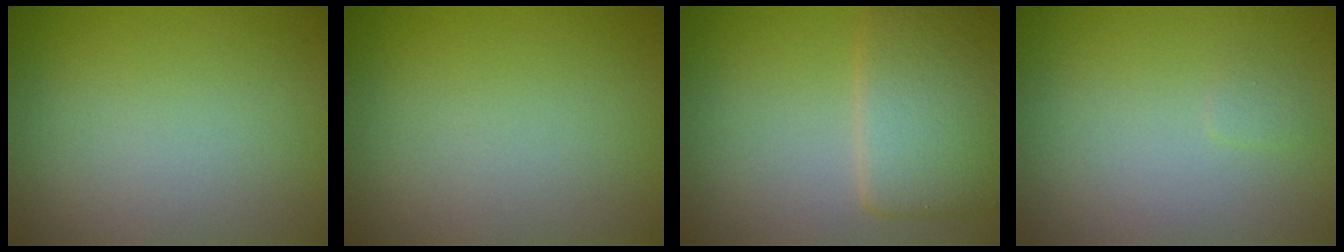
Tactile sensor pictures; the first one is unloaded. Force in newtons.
{"total": 0.0}
{"total": 5.9, "press": 5.9, "slide": 0.2}
{"total": 0.6, "press": 0.6, "slide": 0.1}